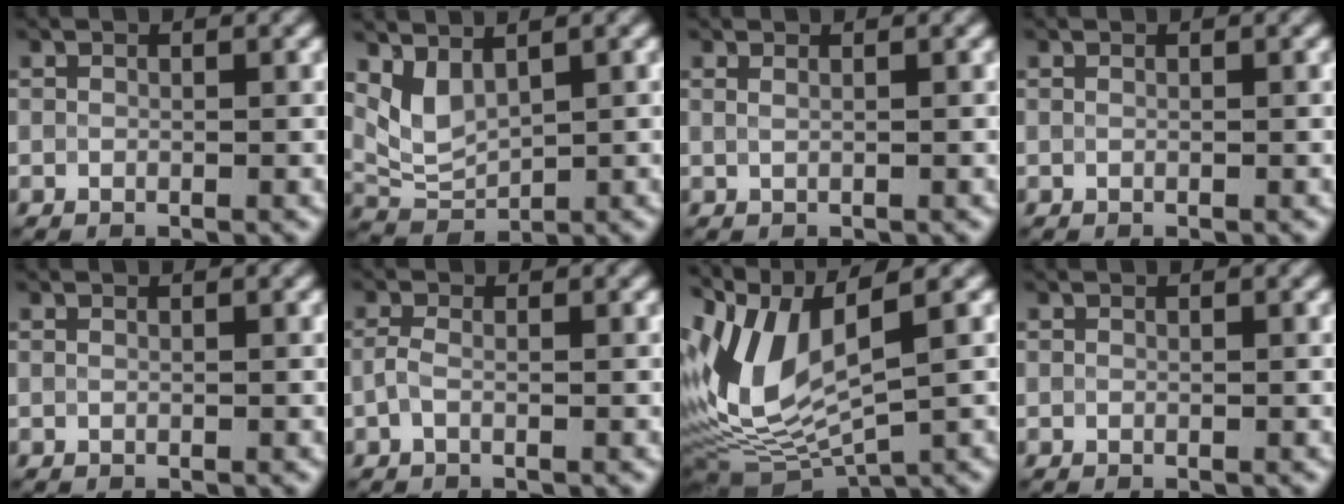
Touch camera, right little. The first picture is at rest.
{"total": 3.0, "force": [1.6, 1.6, 2.0], "torque": [-0.048, -0.010, 0.043]}
{"total": 1.1, "force": [0.6, 0.6, 0.7], "torque": [-0.006, -0.003, 0.004]}
{"total": 0.0}
{"total": 0.0}
{"total": 1.3, "force": [-0.4, 0.5, 1.1], "torque": [-0.029, 0.000, -0.012]}
{"total": 9.6, "force": [1.7, 4.2, 8.4], "torque": [-0.187, -0.010, 0.044]}
{"total": 0.0}